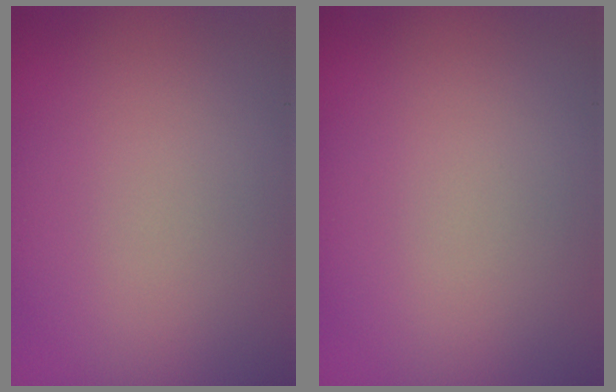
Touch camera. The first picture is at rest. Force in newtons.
{"total": 0.0}